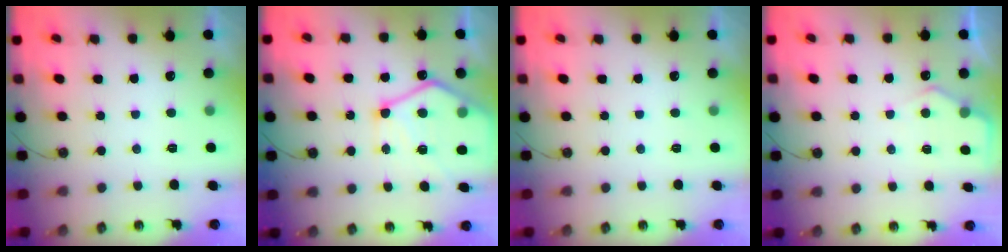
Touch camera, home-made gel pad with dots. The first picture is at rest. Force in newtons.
{"total": 16.5, "press": 16.4, "slide": 1.7}
{"total": 0.0}
{"total": 4.7, "press": 4.6, "slide": 0.5}